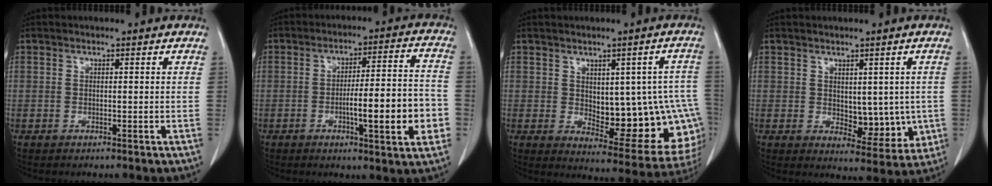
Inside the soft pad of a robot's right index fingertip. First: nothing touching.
{"total": 13.9, "force": [-3.6, 2.2, 13.3], "torque": [-0.185, 0.018, -0.050]}
{"total": 17.0, "force": [-1.1, 7.1, 15.4], "torque": [-0.137, 0.015, 0.011]}
{"total": 7.2, "force": [-0.1, 4.1, 6.0], "torque": [-0.055, -0.007, 0.013]}